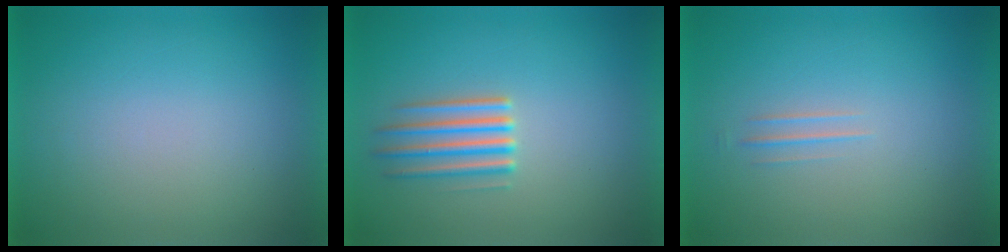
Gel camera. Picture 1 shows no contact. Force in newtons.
{"total": 2.5}
{"total": 1.4}